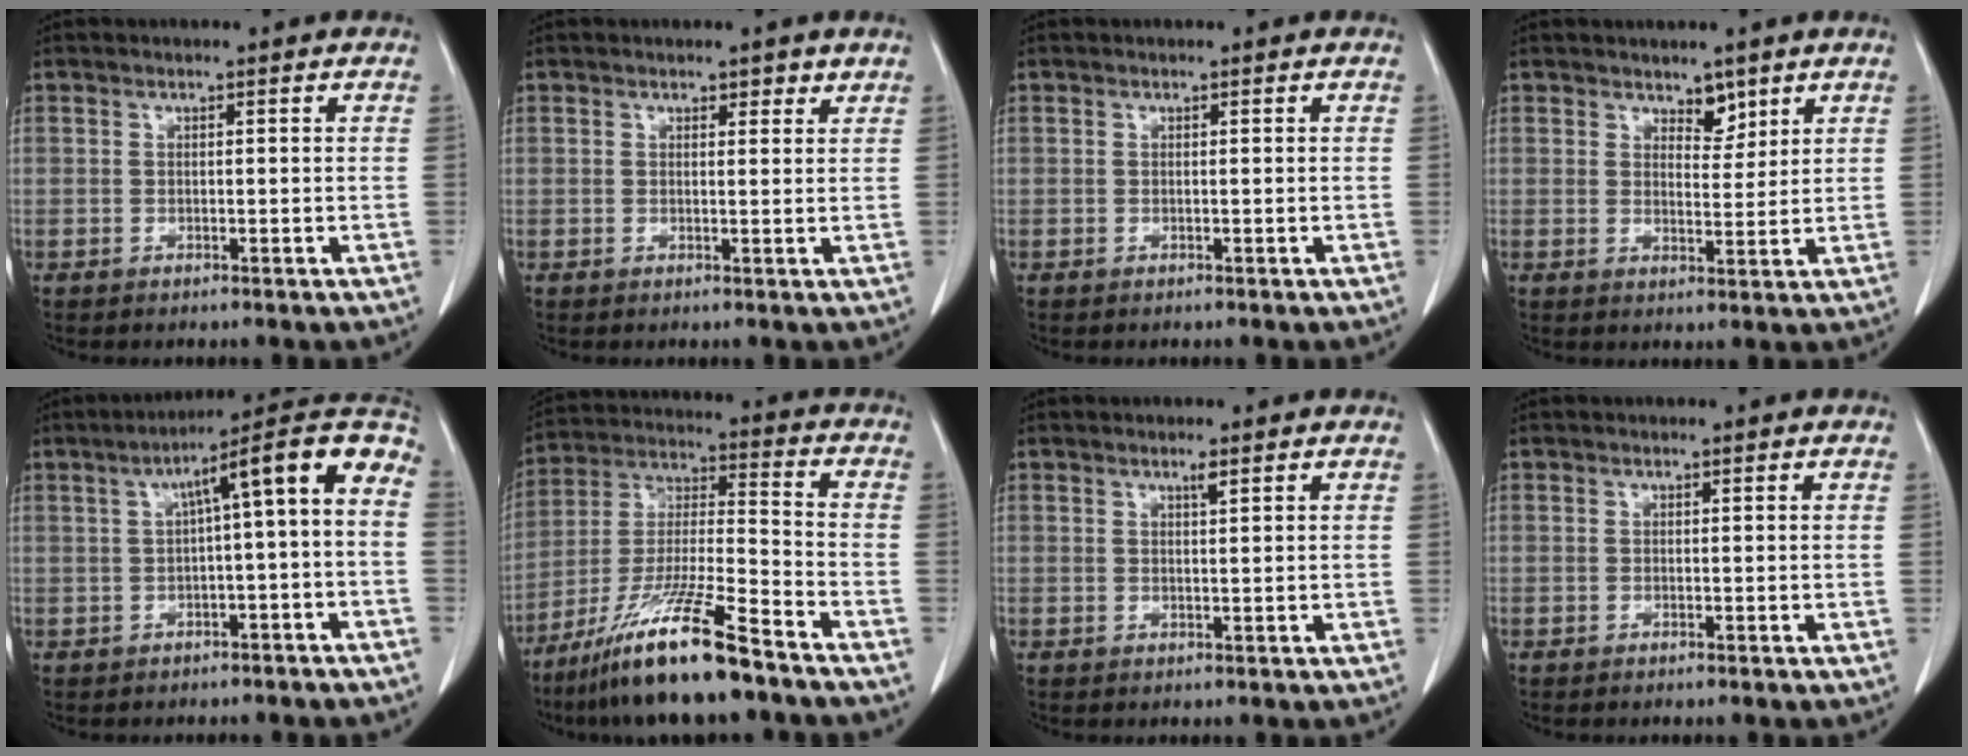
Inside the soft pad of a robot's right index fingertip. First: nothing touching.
{"total": 1.6, "force": [1.3, 0.7, 0.7], "torque": [-0.007, -0.002, 0.016]}
{"total": 0.0}
{"total": 3.1, "force": [2.4, 1.6, 1.4], "torque": [-0.016, -0.005, 0.041]}
{"total": 11.9, "force": [0.6, 1.0, 11.9], "torque": [-0.171, 0.047, 0.004]}
{"total": 16.2, "force": [-11.6, 0.6, 11.2], "torque": [-0.233, -0.033, -0.214]}
{"total": 1.0, "force": [0.7, 0.0, 0.8], "torque": [-0.016, -0.002, 0.012]}
{"total": 0.0}